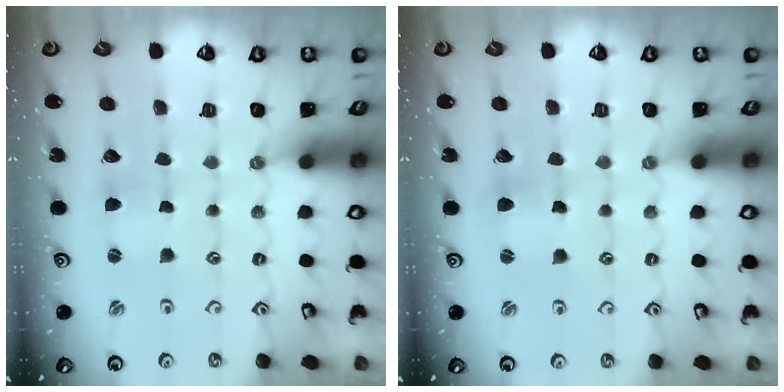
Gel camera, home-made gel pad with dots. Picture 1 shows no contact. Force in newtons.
{"total": 3.1, "press": 3.1, "slide": 0.3}